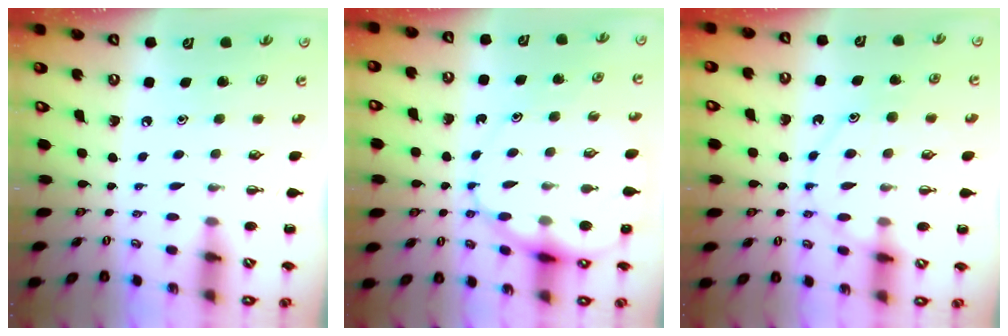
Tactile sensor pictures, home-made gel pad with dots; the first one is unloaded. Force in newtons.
{"total": 11.7, "press": 11.4, "slide": 2.8}
{"total": 12.0, "press": 12.0, "slide": 1.0}